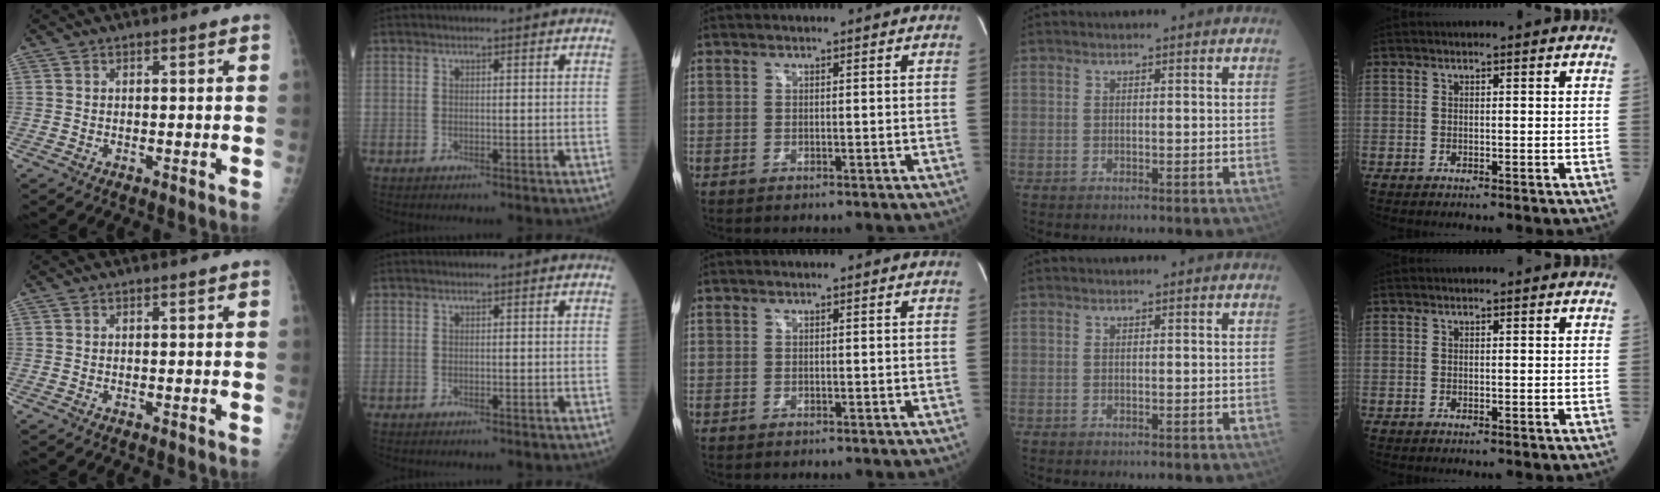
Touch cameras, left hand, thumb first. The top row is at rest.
{}